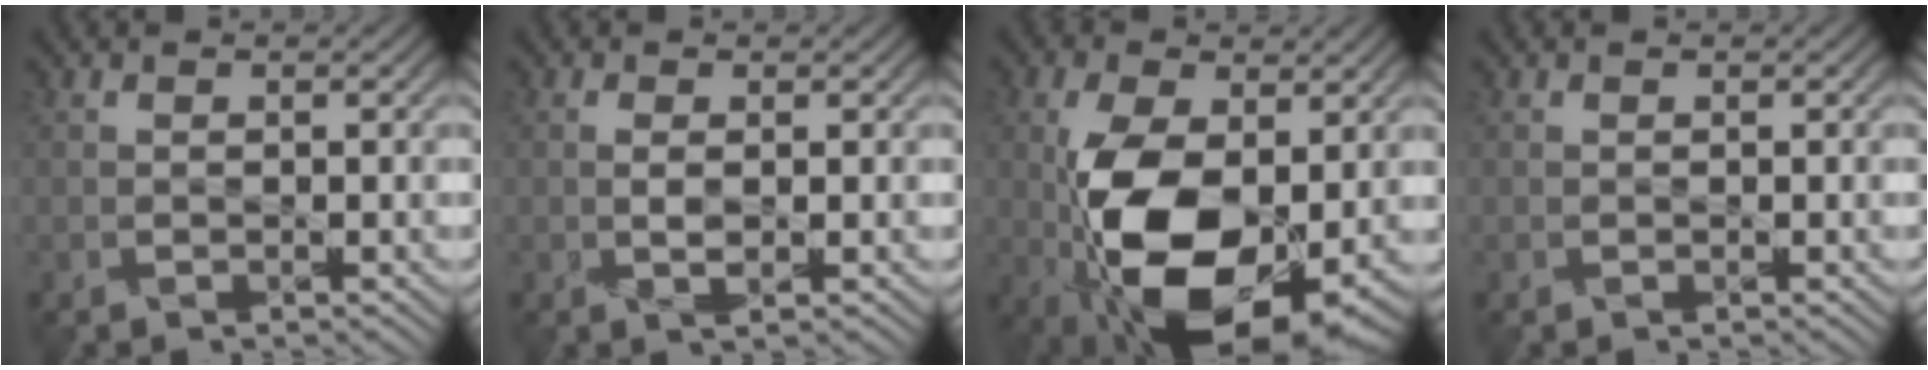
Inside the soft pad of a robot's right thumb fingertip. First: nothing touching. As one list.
[{"total": 1.3, "force": [0.1, 0.1, 1.3], "torque": [-0.029, 0.003, 0.002]}, {"total": 14.7, "force": [-2.2, 7.9, 12.2], "torque": [-0.239, -0.012, -0.037]}, {"total": 0.0}]